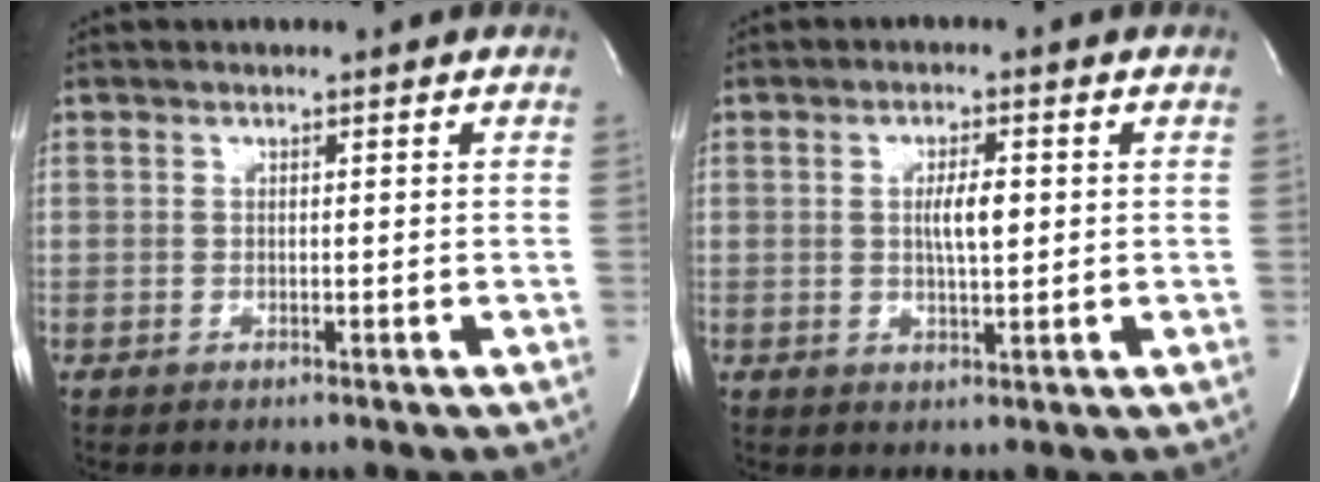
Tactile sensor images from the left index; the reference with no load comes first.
{"total": 4.1, "force": [0.4, 1.0, 4.0], "torque": [-0.069, 0.001, 0.006]}